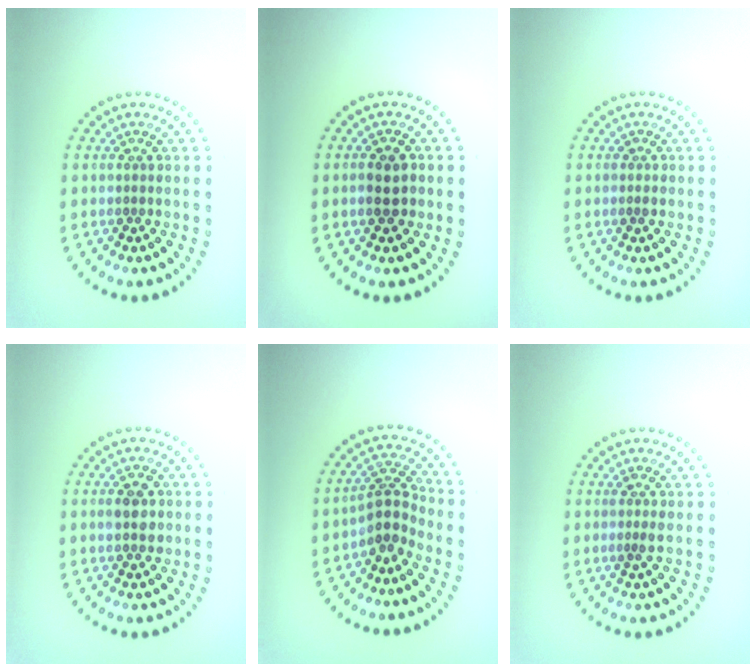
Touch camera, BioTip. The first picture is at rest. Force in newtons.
{"total": 2.3, "press": 2.3, "slide": 0.4}
{"total": 0.6, "press": 0.6, "slide": 0.1}
{"total": 2.8, "press": 2.8, "slide": 0.1}
{"total": 3.1, "press": 2.3, "slide": 2.0}
{"total": 1.1, "press": 0.8, "slide": 0.7}